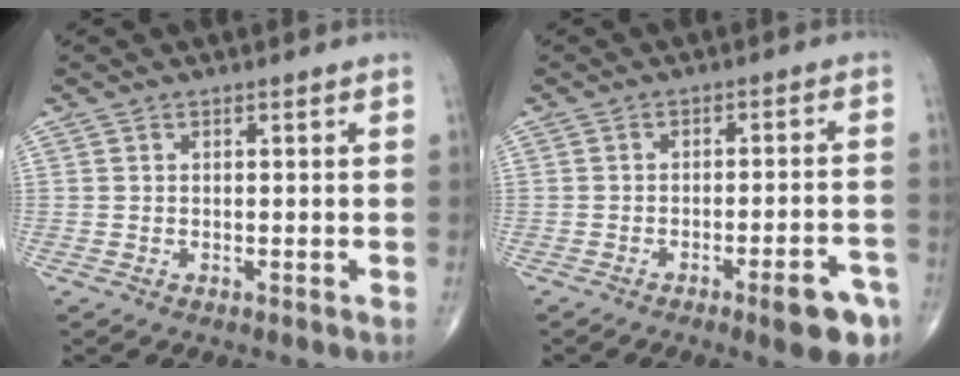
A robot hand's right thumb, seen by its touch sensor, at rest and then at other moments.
{"total": 8.5, "force": [-4.9, 1.9, 6.6], "torque": [-0.071, 0.027, -0.060]}